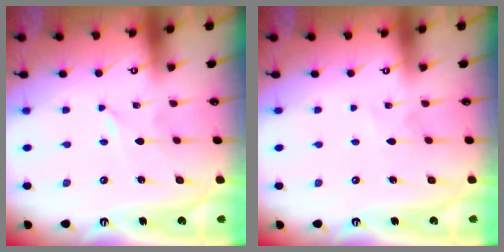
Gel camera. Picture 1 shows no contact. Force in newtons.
{"total": 2.7, "press": 2.7, "slide": 0.3}